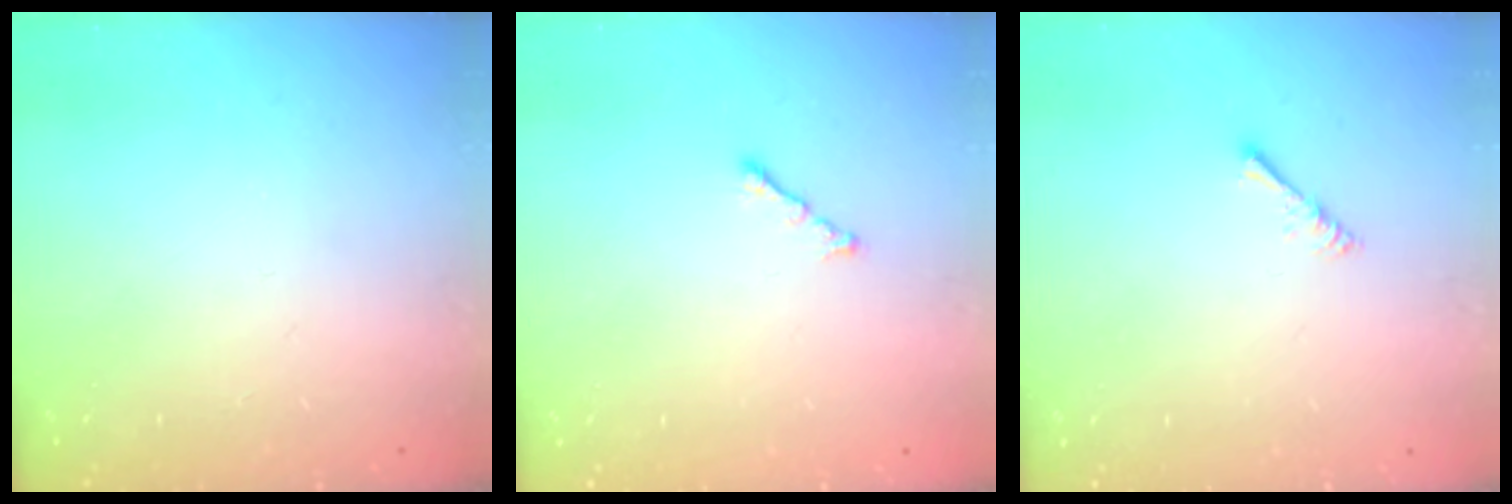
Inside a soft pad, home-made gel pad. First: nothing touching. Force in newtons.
{"total": 1.7, "press": 1.6, "slide": 0.6}
{"total": 2.2, "press": 2.1, "slide": 0.5}